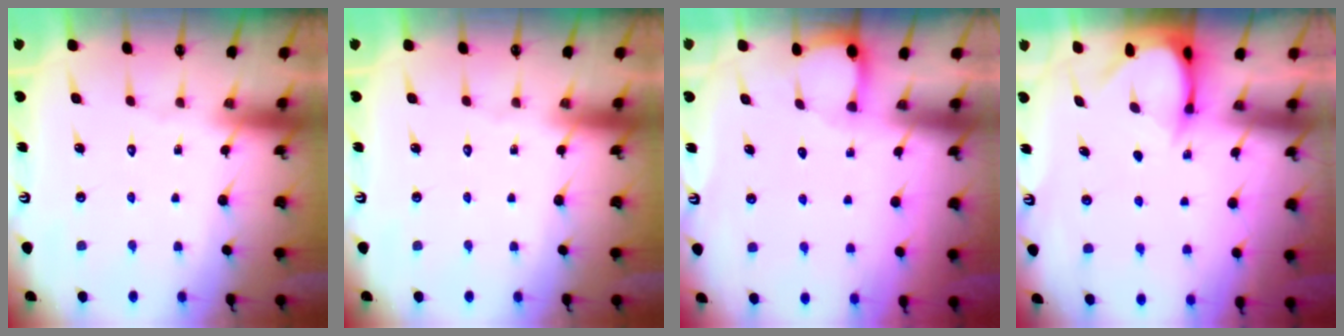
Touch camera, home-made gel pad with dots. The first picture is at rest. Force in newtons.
{"total": 0.0}
{"total": 2.0, "press": 1.9, "slide": 0.3}
{"total": 3.7, "press": 3.7, "slide": 0.3}